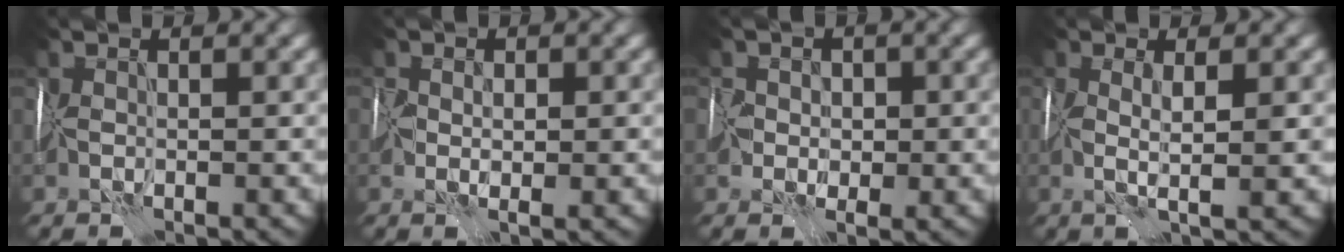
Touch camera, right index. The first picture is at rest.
{"total": 2.8, "force": [-0.1, 1.8, 2.1], "torque": [-0.029, -0.004, -0.001]}
{"total": 3.5, "force": [-0.2, 3.0, 1.9], "torque": [-0.014, 0.001, -0.013]}
{"total": 2.6, "force": [0.4, 0.2, 2.6], "torque": [-0.043, -0.003, 0.007]}